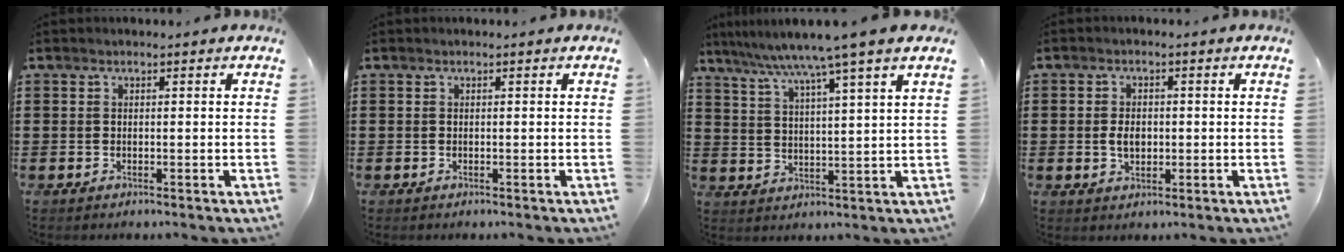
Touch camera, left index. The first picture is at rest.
{"total": 0.0}
{"total": 6.7, "force": [5.4, -1.2, 3.9], "torque": [-0.096, -0.029, 0.085]}
{"total": 3.2, "force": [0.0, 2.1, 2.5], "torque": [-0.050, 0.006, -0.001]}